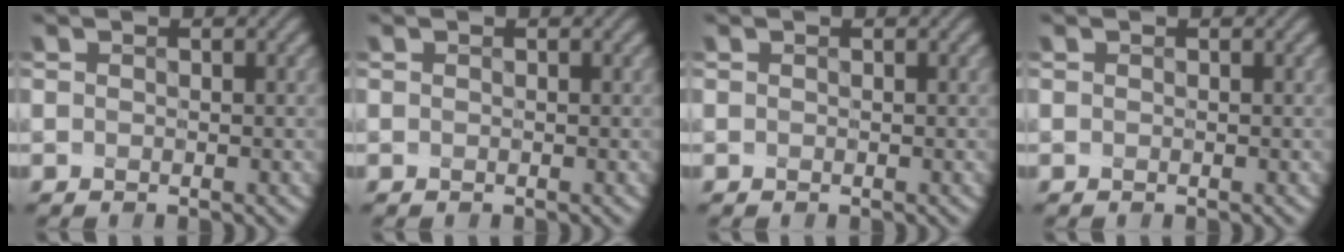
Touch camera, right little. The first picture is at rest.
{"total": 0.0}
{"total": 0.0}
{"total": 0.0}